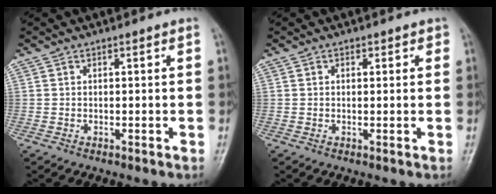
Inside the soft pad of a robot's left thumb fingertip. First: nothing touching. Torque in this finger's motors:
{"motor_torque": [-0.46, 0.03, -0.30, -0.01, -0.03]}